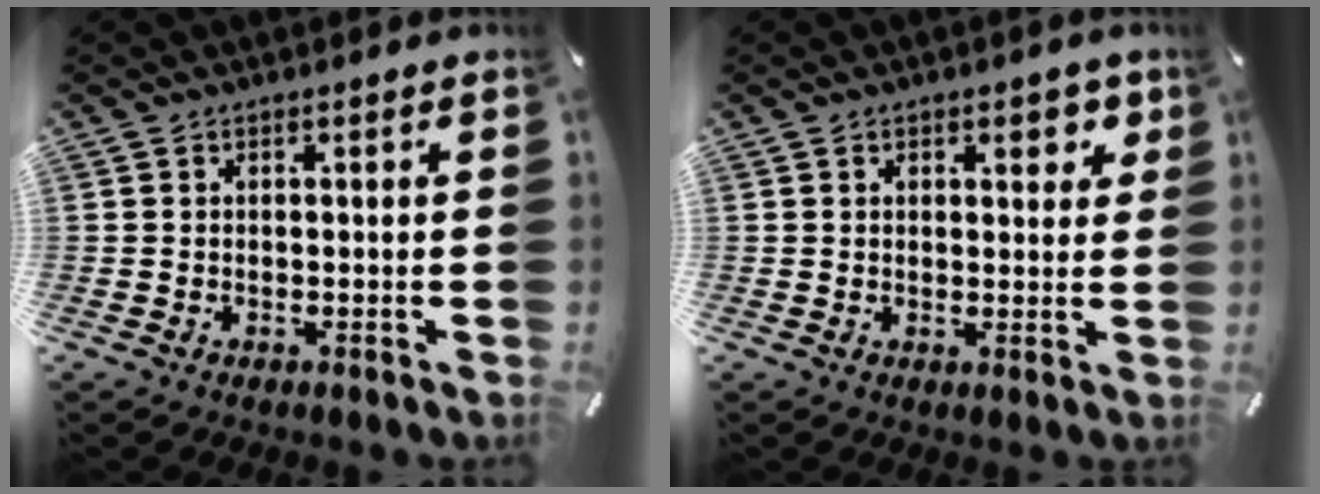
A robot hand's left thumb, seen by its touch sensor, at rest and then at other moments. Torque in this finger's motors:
{"motor_torque": [0.89, 0.59, 0.11, -0.53, 0.09]}